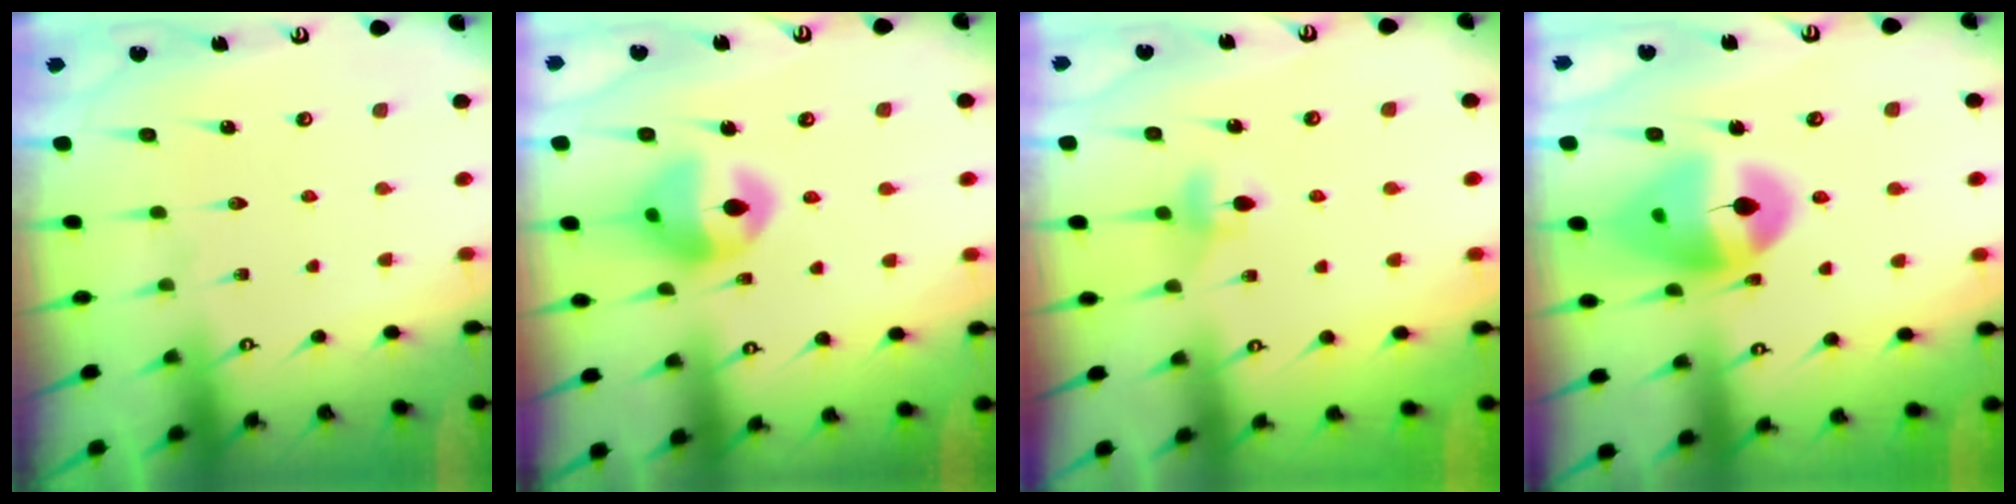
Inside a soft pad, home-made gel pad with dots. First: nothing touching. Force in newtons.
{"total": 14.1, "press": 14.0, "slide": 1.6}
{"total": 4.0, "press": 3.9, "slide": 0.8}
{"total": 15.7, "press": 15.6, "slide": 1.8}